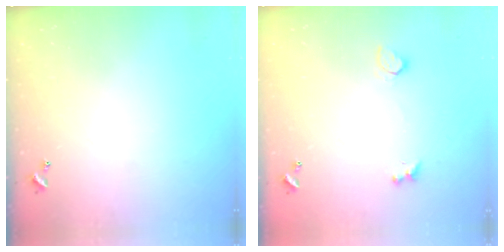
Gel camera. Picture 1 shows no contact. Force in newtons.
{"total": 1.8, "press": 1.8, "slide": 0.5}